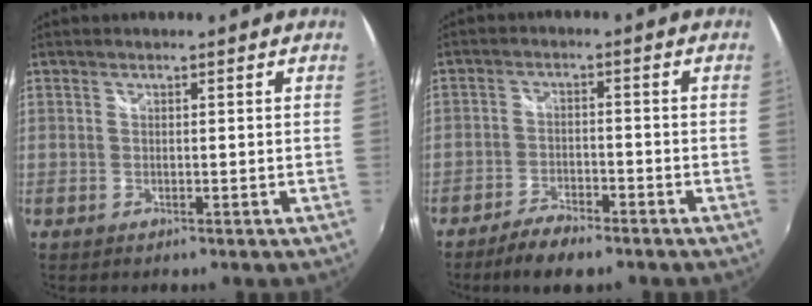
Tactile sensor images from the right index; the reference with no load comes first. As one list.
[{"total": 6.6, "force": [-5.2, 1.9, 3.6], "torque": [-0.092, -0.008, -0.094]}]